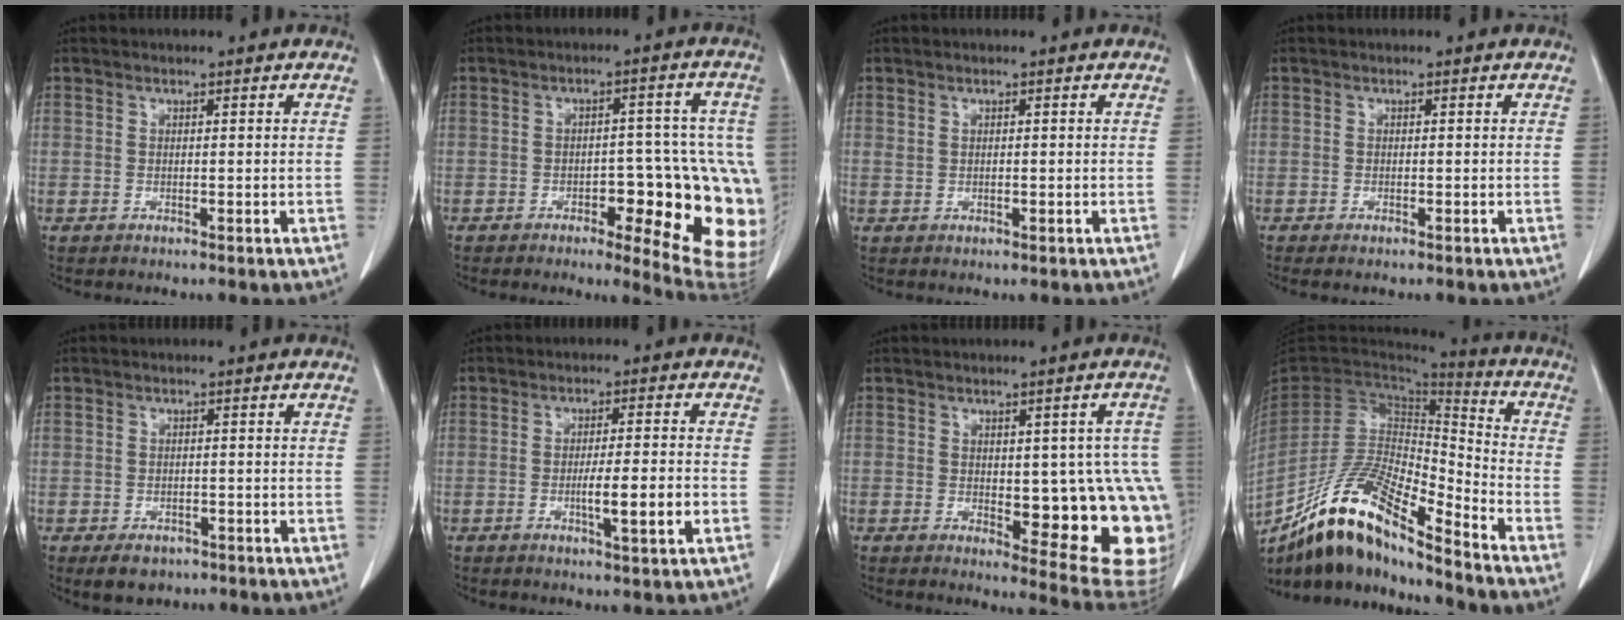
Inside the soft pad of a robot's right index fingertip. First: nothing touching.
{"total": 15.5, "force": [-3.7, 4.6, 14.3], "torque": [-0.115, 0.018, -0.028]}
{"total": 0.6, "force": [0.3, 0.3, 0.5], "torque": [-0.010, -0.003, 0.010]}
{"total": 1.0, "force": [-0.7, 0.2, 0.7], "torque": [-0.012, -0.002, -0.010]}
{"total": 4.2, "force": [-2.6, 2.8, 1.5], "torque": [-0.017, 0.001, -0.030]}
{"total": 6.3, "force": [-1.8, 0.0, 6.0], "torque": [-0.096, -0.008, -0.026]}
{"total": 15.7, "force": [-1.6, 5.5, 14.6], "torque": [-0.116, 0.009, 0.001]}
{"total": 18.1, "force": [-13.6, 3.5, 11.5], "torque": [-0.218, 0.000, -0.250]}